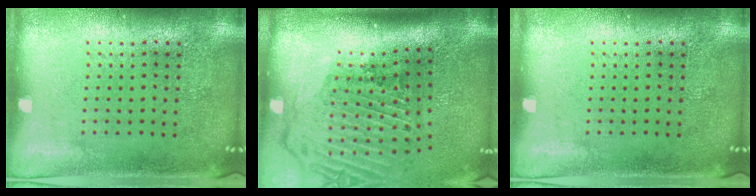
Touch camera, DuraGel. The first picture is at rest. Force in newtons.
{"total": 3.0, "press": 2.1, "slide": 2.2}
{"total": 0.0}